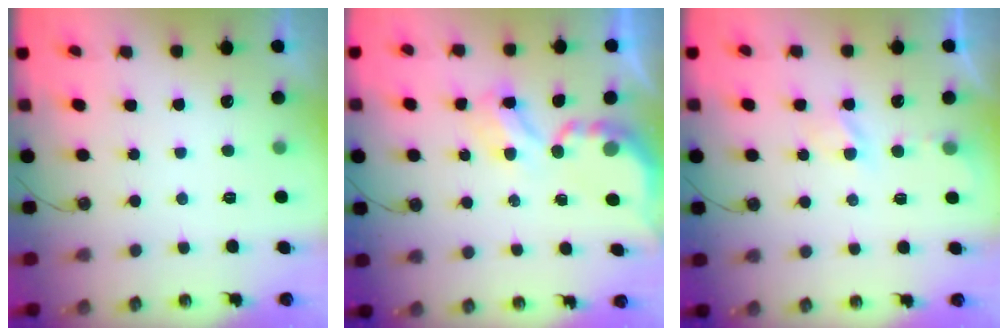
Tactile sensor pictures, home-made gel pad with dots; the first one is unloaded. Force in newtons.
{"total": 3.9, "press": 3.9, "slide": 0.2}
{"total": 2.7, "press": 2.6, "slide": 0.4}